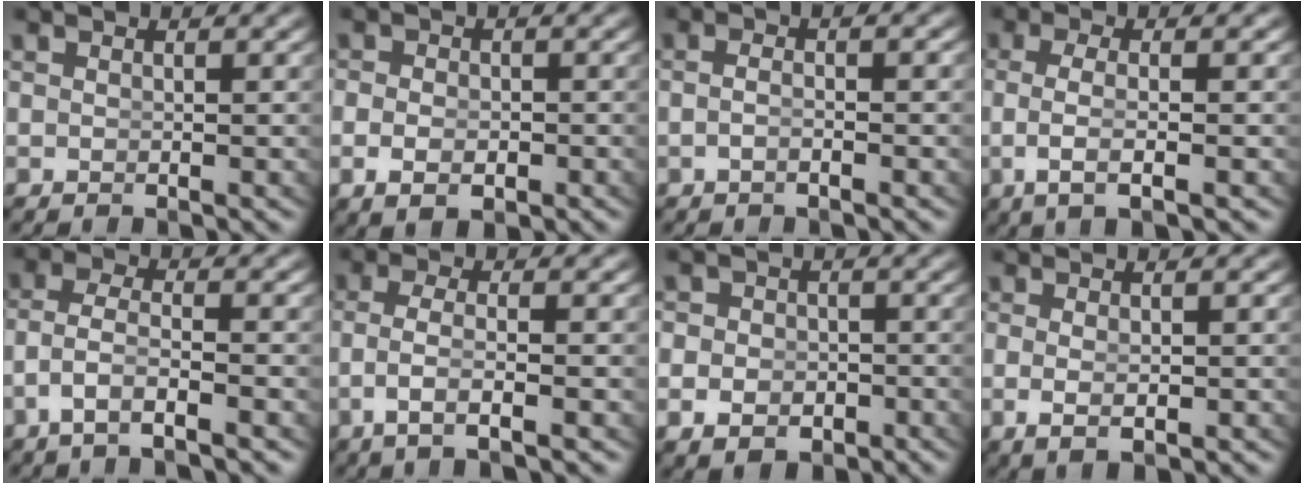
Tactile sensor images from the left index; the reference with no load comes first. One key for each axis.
{"total": 2.6, "fx": -1.4, "fy": 1.4, "fz": 1.8, "tx": -0.031, "ty": -0.018, "tz": -0.012}
{"total": 1.4, "fx": -0.9, "fy": -0.3, "fz": 1.0, "tx": -0.021, "ty": -0.005, "tz": -0.012}
{"total": 4.0, "fx": -0.6, "fy": 1.0, "fz": 3.8, "tx": -0.081, "ty": -0.010, "tz": -0.001}
{"total": 3.6, "fx": -2.0, "fy": 1.4, "fz": 2.7, "tx": -0.068, "ty": -0.023, "tz": -0.025}
{"total": 3.7, "fx": -1.4, "fy": 1.0, "fz": 3.3, "tx": -0.079, "ty": -0.018, "tz": -0.013}
{"total": 4.0, "fx": -1.7, "fy": 3.3, "fz": 1.4, "tx": -0.021, "ty": -0.018, "tz": -0.025}
{"total": 2.2, "fx": -0.6, "fy": 0.3, "fz": 2.1, "tx": -0.048, "ty": -0.014, "tz": 0.005}